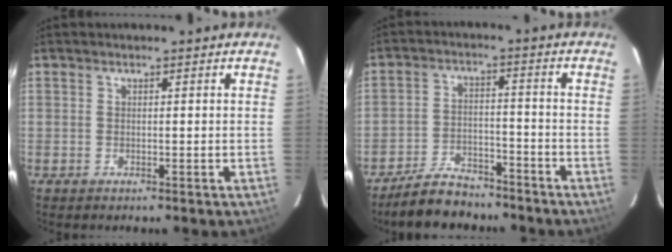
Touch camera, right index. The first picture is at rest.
{"total": 9.3, "force": [-8.0, 3.9, 2.8], "torque": [-0.079, 0.012, -0.122]}